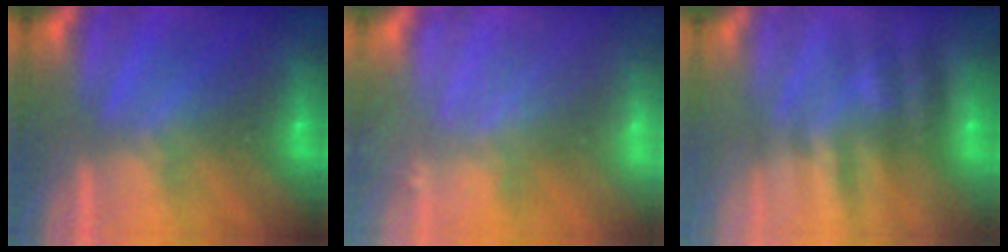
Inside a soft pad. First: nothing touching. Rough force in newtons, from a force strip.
{"total": 2.1}
{"total": 2.5}